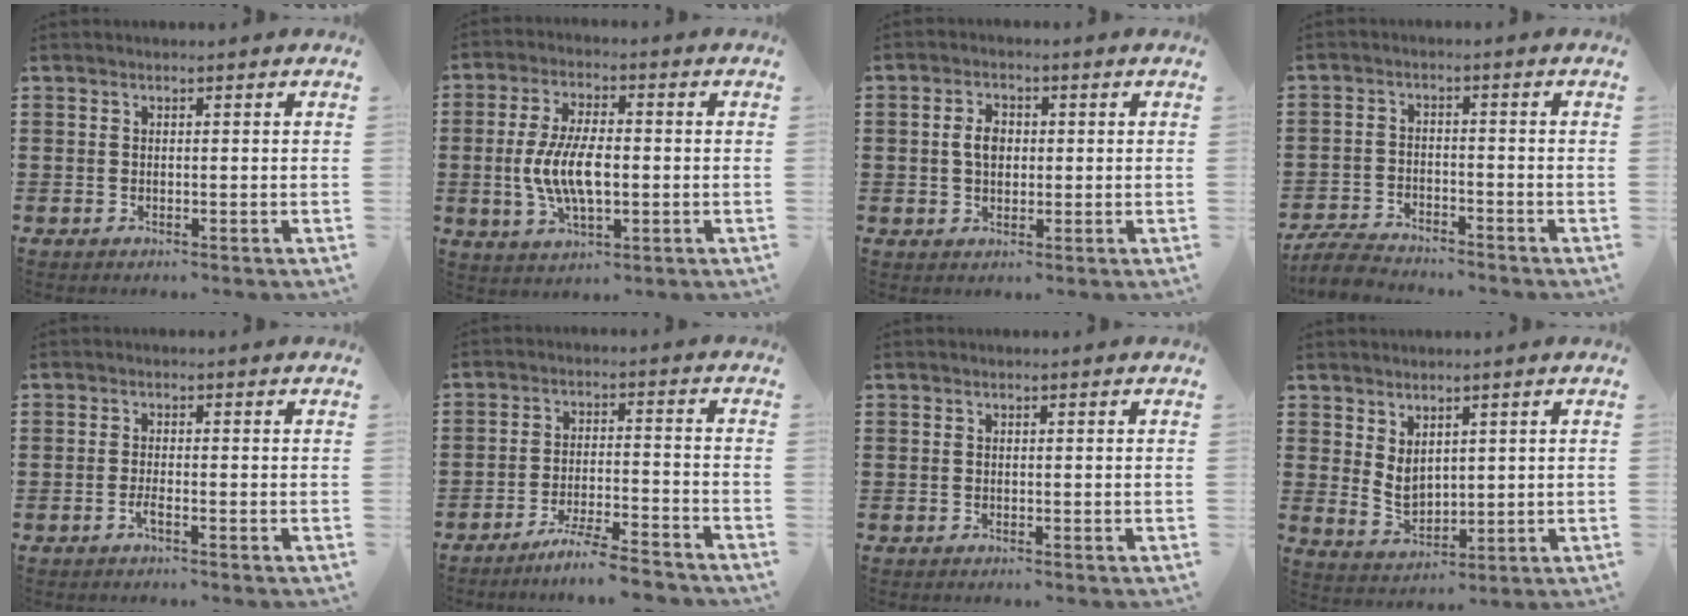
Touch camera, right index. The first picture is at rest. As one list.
[{"total": 8.9, "force": [-1.0, 4.0, 7.8], "torque": [-0.173, -0.002, -0.023]}, {"total": 3.6, "force": [0.3, 2.4, 2.7], "torque": [-0.059, 0.011, 0.003]}, {"total": 4.6, "force": [-4.4, 0.7, 0.9], "torque": [-0.036, -0.001, -0.095]}, {"total": 1.6, "force": [-0.9, 0.1, 1.4], "torque": [-0.032, -0.005, -0.018]}, {"total": 6.1, "force": [-5.6, -0.3, 2.6], "torque": [-0.047, -0.010, -0.105]}, {"total": 0.0}, {"total": 3.9, "force": [2.2, 2.6, 2.0], "torque": [-0.040, -0.002, 0.040]}]